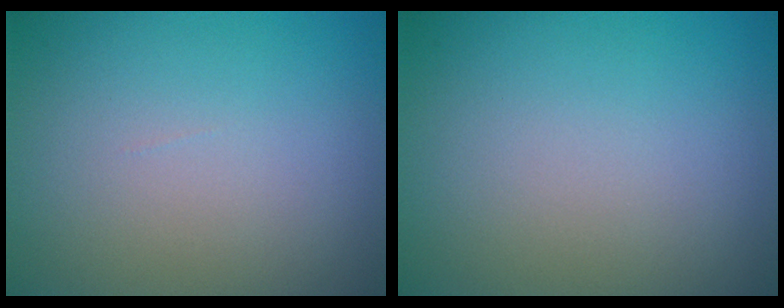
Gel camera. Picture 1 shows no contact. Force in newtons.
{"total": 0.0}